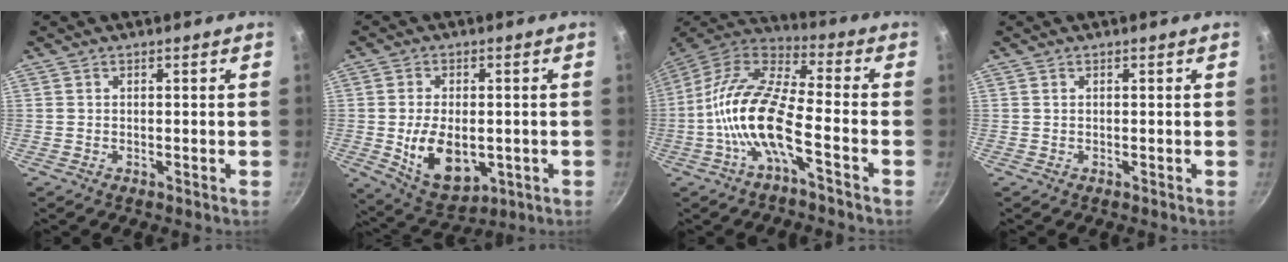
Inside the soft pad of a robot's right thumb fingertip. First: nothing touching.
{"total": 12.0, "force": [-1.8, 7.3, 9.3], "torque": [-0.145, -0.007, -0.008]}
{"total": 14.9, "force": [-4.9, 4.8, 13.3], "torque": [-0.262, 0.045, -0.109]}
{"total": 0.0}